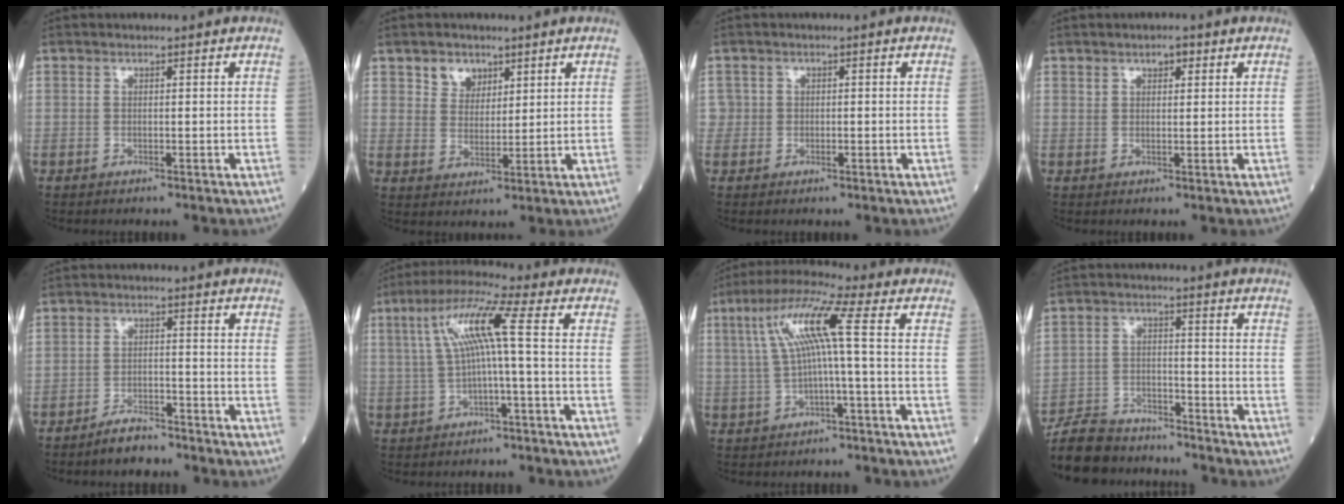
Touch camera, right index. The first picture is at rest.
{"total": 4.1, "force": [2.7, 2.9, 1.3], "torque": [-0.023, 0.002, 0.052]}
{"total": 1.6, "force": [-0.2, 1.6, 0.1], "torque": [0.007, 0.005, -0.005]}
{"total": 2.1, "force": [1.3, 1.0, 1.3], "torque": [-0.019, 0.002, 0.020]}
{"total": 3.9, "force": [-3.5, 1.1, 1.4], "torque": [-0.028, 0.000, -0.062]}
{"total": 8.4, "force": [0.8, -0.3, 8.4], "torque": [-0.165, 0.028, 0.017]}
{"total": 9.0, "force": [1.0, -0.3, 9.0], "torque": [-0.177, 0.029, 0.021]}
{"total": 11.3, "force": [-10.4, 3.8, 2.2], "torque": [-0.039, 0.015, -0.176]}